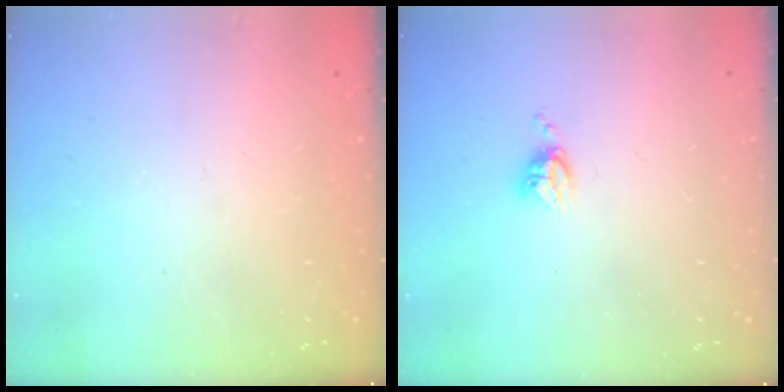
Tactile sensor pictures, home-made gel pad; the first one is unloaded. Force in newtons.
{"total": 4.3, "press": 4.2, "slide": 0.6}